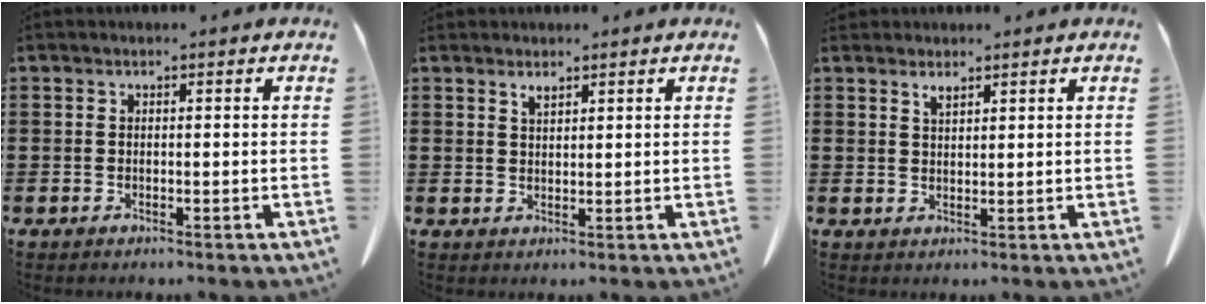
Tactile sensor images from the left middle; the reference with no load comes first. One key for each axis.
{"total": 1.5, "fx": 1.4, "fy": 0.3, "fz": 0.6, "tx": -0.014, "ty": -0.001, "tz": 0.027}
{"total": 1.7, "fx": 1.6, "fy": 0.4, "fz": 0.7, "tx": -0.008, "ty": -0.004, "tz": 0.028}